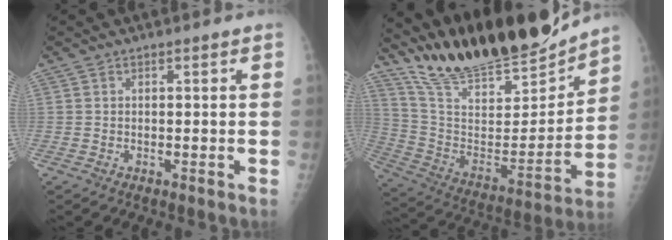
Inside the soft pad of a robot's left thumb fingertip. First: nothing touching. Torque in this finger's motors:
{"motor_torque": [0.31, 0.04, 1.34, -1.43, 0.11]}